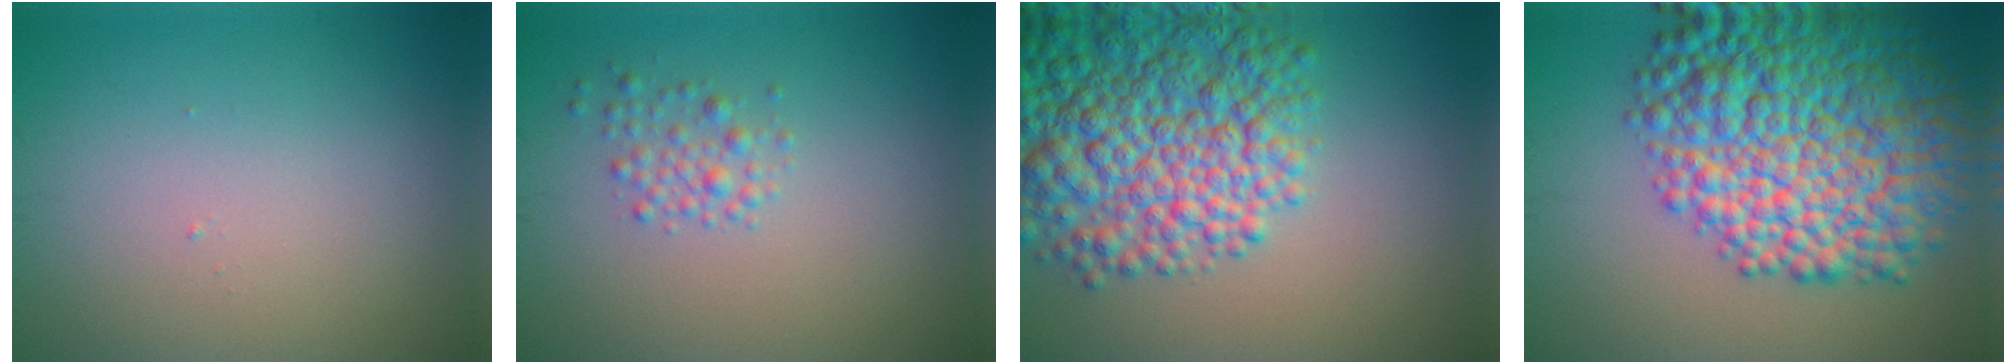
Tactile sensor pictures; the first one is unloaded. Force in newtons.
{"total": 1.7, "press": 1.7, "slide": 0.1}
{"total": 10.0, "press": 10.0, "slide": 0.3}
{"total": 13.4, "press": 13.4, "slide": 0.0}